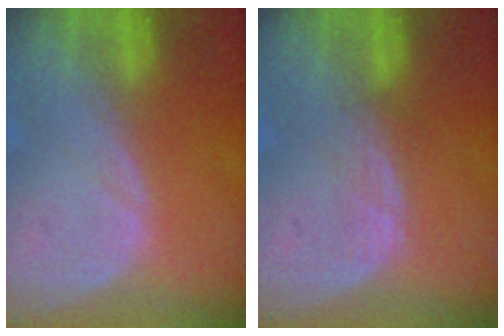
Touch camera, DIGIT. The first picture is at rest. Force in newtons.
{"total": 2.1, "press": 2.1, "slide": 0.2}